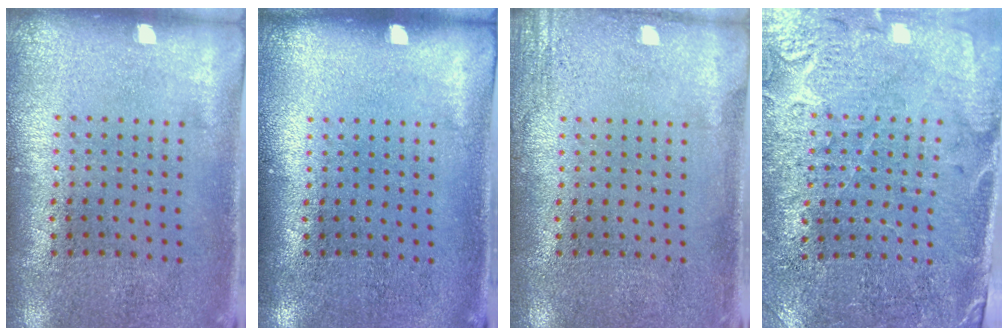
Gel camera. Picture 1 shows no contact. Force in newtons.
{"total": 0.0}
{"total": 1.8, "press": 1.8, "slide": 0.2}
{"total": 3.2, "press": 3.0, "slide": 0.9}